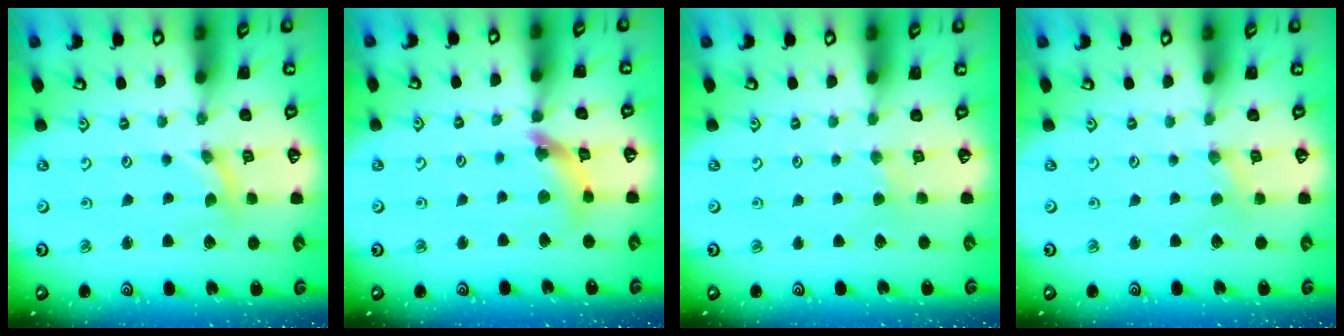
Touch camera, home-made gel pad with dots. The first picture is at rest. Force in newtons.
{"total": 10.5, "press": 10.5, "slide": 1.1}
{"total": 2.0, "press": 1.9, "slide": 0.3}
{"total": 0.6, "press": 0.6, "slide": 0.1}